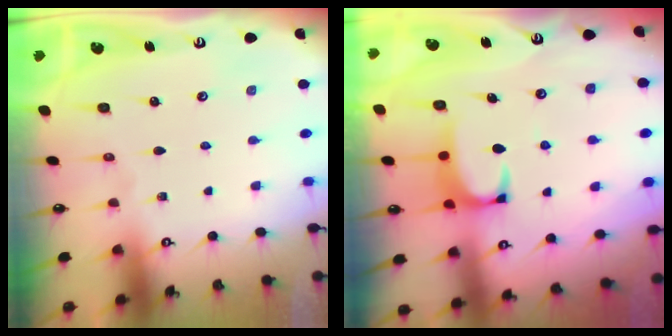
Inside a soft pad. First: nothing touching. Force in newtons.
{"total": 1.9, "press": 1.9, "slide": 0.3}